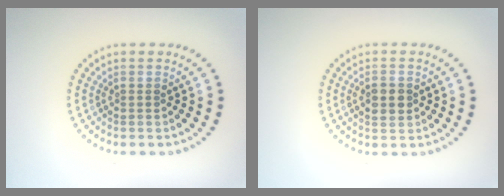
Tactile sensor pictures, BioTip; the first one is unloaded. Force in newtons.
{"total": 2.6, "press": 2.6, "slide": 0.0}